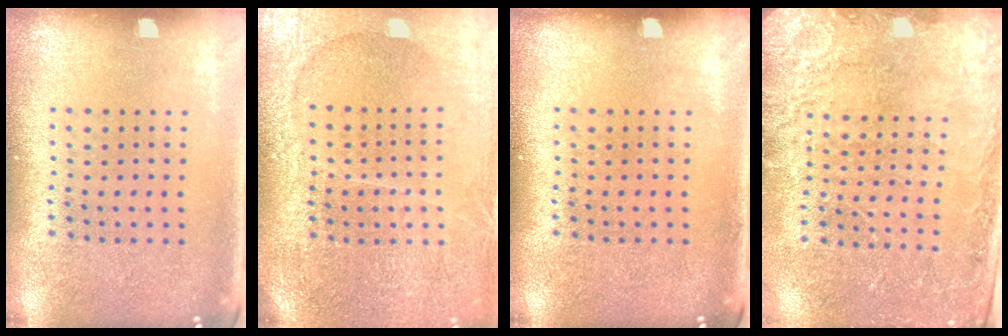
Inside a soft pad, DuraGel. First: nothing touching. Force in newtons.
{"total": 3.6, "press": 3.3, "slide": 1.4}
{"total": 0.0}
{"total": 2.5, "press": 2.5, "slide": 0.5}